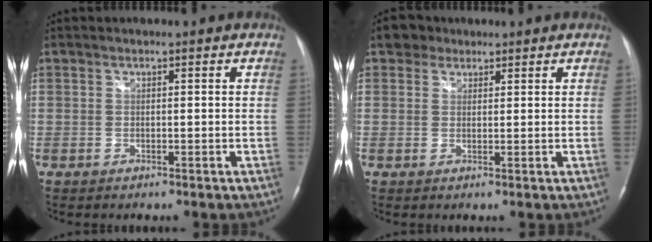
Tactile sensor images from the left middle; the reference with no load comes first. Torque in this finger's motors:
{"motor_torque": [0.17, -0.14, -0.09, 0.01]}